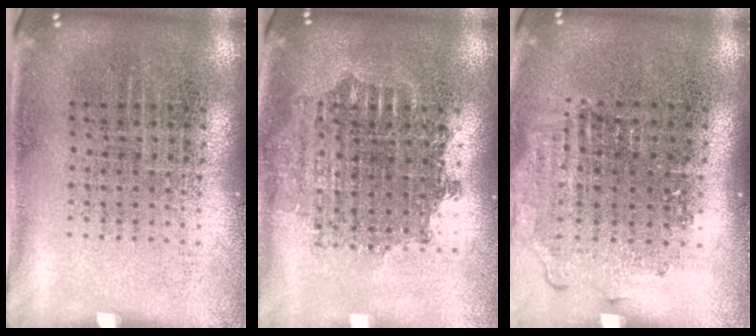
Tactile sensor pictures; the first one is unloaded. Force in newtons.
{"total": 1.7, "press": 1.4, "slide": 1.0}
{"total": 1.3, "press": 1.1, "slide": 0.6}